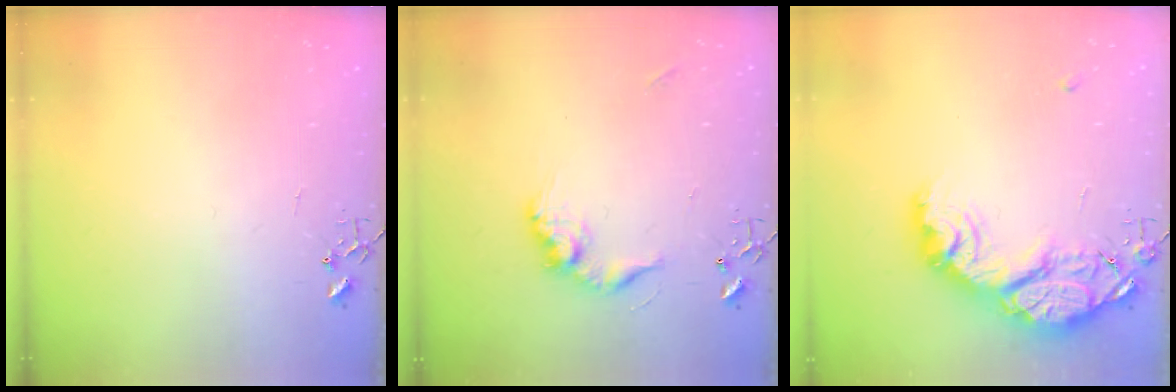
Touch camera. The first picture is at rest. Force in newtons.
{"total": 12.6, "press": 12.6, "slide": 0.7}
{"total": 20.5, "press": 20.5, "slide": 1.5}